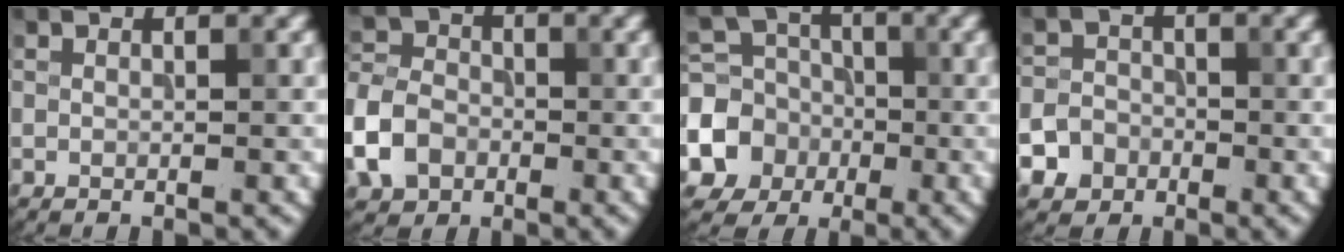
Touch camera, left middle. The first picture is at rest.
{"total": 5.7, "force": [-2.3, 4.4, 2.9], "torque": [-0.067, 0.001, -0.059]}
{"total": 6.5, "force": [-1.7, 5.9, 2.1], "torque": [-0.043, -0.007, -0.054]}
{"total": 4.9, "force": [-2.8, 3.9, 1.1], "torque": [-0.004, -0.010, -0.057]}